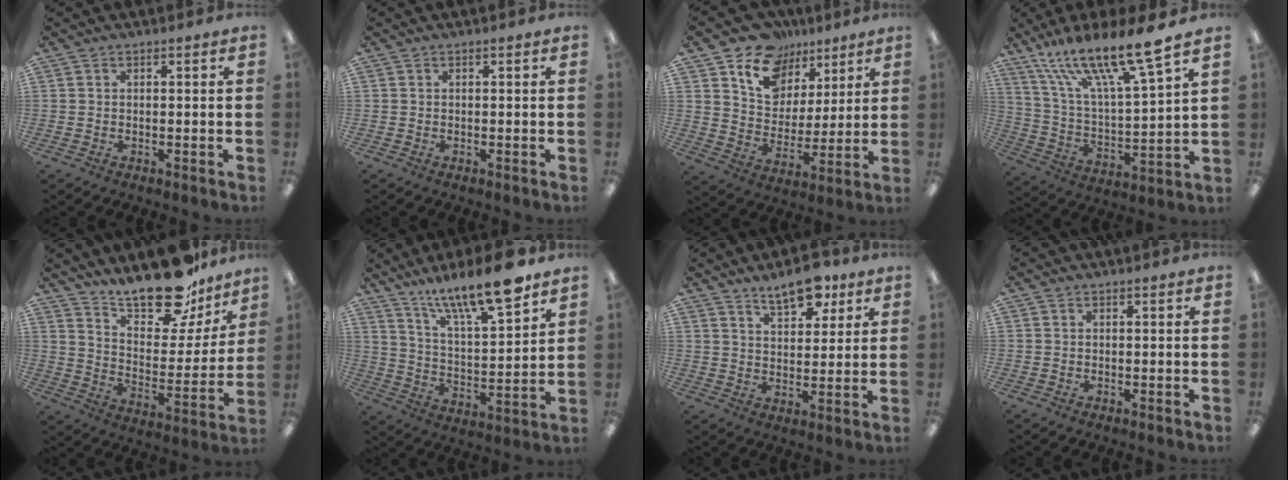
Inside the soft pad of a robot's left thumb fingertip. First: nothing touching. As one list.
[{"total": 0.0}, {"total": 14.0, "force": [8.9, 9.9, 4.3], "torque": [-0.076, -0.057, 0.169]}, {"total": 19.2, "force": [15.1, 3.1, 11.5], "torque": [-0.208, -0.103, 0.253]}, {"total": 19.7, "force": [16.6, 6.3, 8.4], "torque": [-0.132, -0.125, 0.287]}, {"total": 16.9, "force": [13.7, 3.1, 9.4], "torque": [-0.153, -0.096, 0.228]}, {"total": 10.0, "force": [7.0, 4.5, 5.6], "torque": [-0.070, -0.037, 0.119]}, {"total": 0.0}]